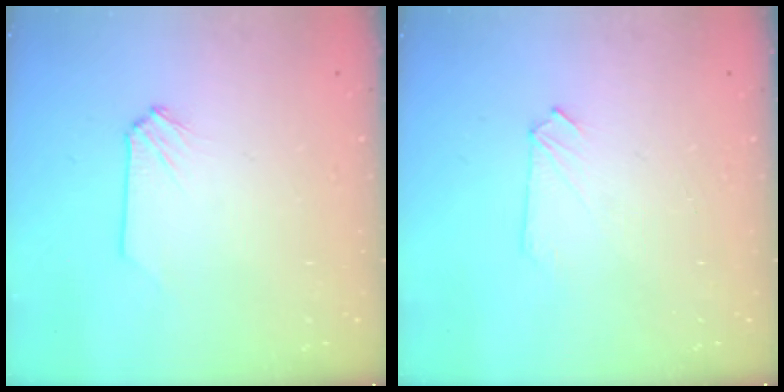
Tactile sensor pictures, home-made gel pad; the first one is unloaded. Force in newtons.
{"total": 2.6, "press": 2.6, "slide": 0.6}